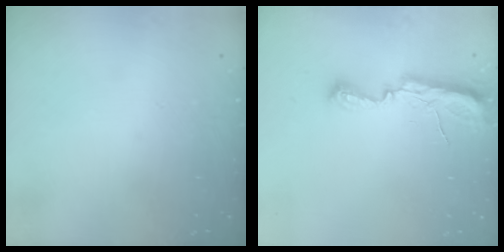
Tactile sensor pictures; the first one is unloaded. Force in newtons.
{"total": 7.4, "press": 7.4, "slide": 0.7}